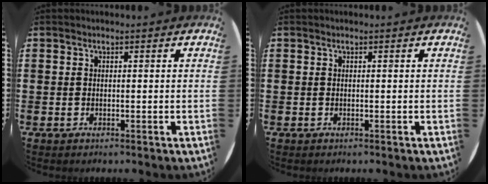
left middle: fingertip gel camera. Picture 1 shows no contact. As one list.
[{"total": 0.0}]